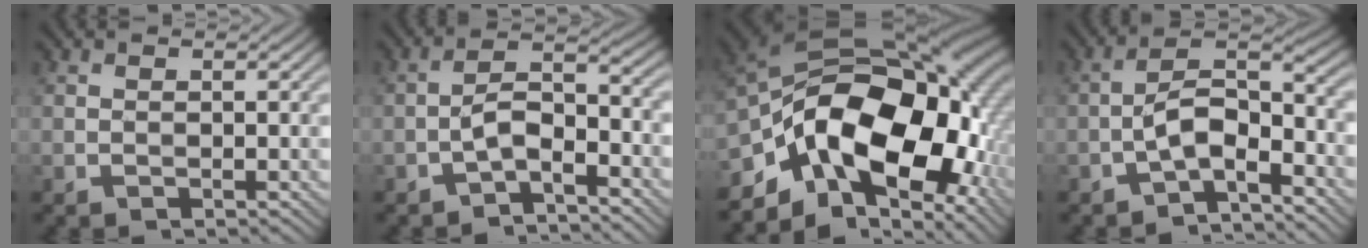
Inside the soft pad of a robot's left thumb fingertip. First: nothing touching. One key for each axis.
{"total": 4.8, "fx": -2.9, "fy": 1.7, "fz": 3.5, "tx": -0.066, "ty": 0.015, "tz": -0.061}
{"total": 18.6, "fx": -4.8, "fy": 11.9, "fz": 13.5, "tx": -0.236, "ty": -0.014, "tz": -0.082}
{"total": 7.0, "fx": -3.7, "fy": 2.8, "fz": 5.3, "tx": -0.088, "ty": 0.017, "tz": -0.081}